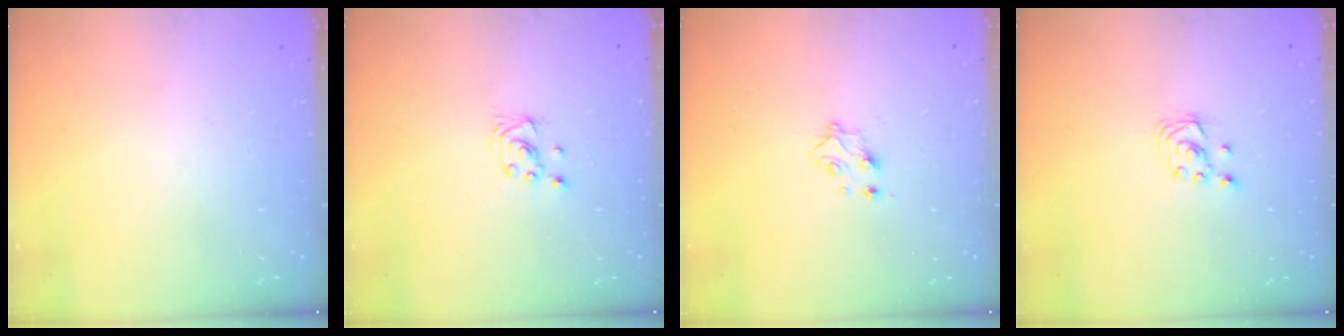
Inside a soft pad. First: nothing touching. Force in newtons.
{"total": 2.3, "press": 2.3, "slide": 0.2}
{"total": 4.4, "press": 4.4, "slide": 0.5}
{"total": 2.7, "press": 2.7, "slide": 0.3}